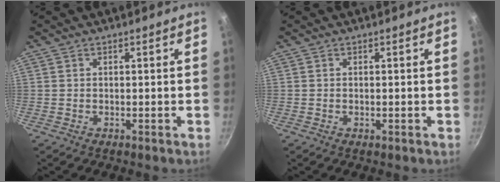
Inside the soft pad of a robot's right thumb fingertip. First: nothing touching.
{"total": 0.6, "force": [-0.1, 0.2, 0.5], "torque": [-0.007, 0.001, -0.001]}